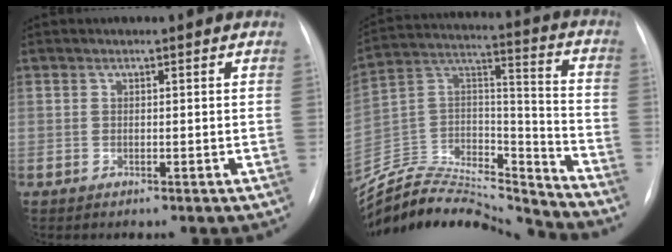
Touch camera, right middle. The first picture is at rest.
{"total": 26.1, "force": [-24.8, 4.0, 7.0], "torque": [-0.159, 0.010, -0.408]}